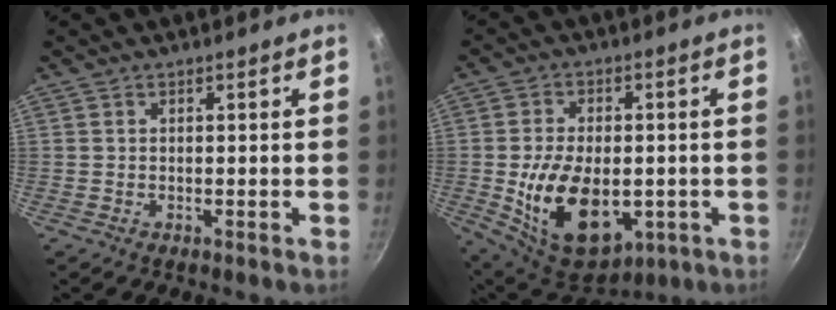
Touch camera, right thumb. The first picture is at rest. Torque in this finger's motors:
{"motor_torque": [-0.47, 1.25, 0.80, 0.90, 0.34]}